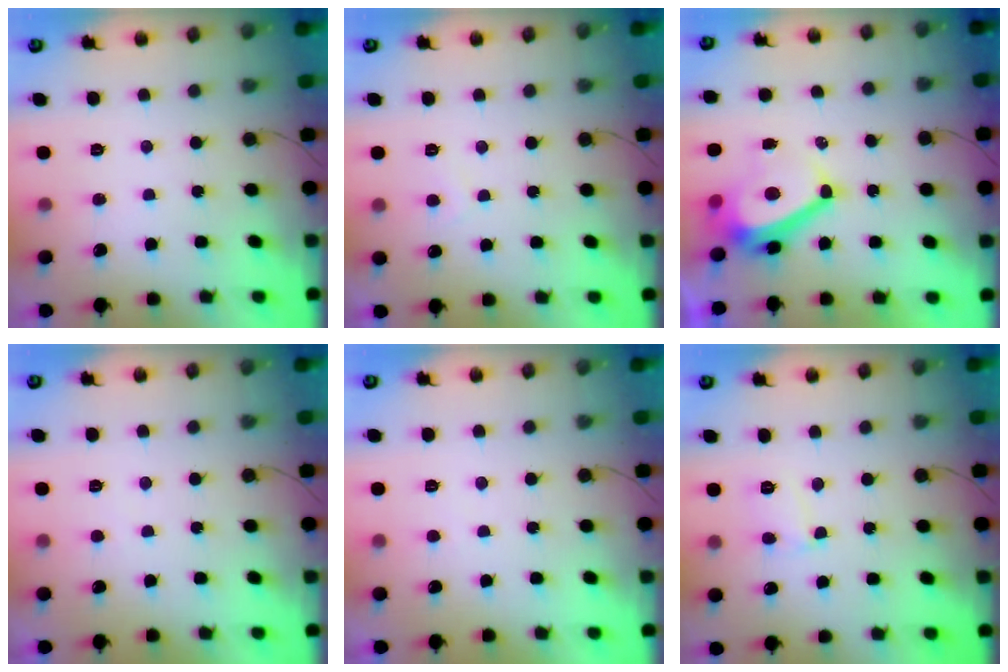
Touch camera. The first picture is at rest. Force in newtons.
{"total": 1.3, "press": 1.2, "slide": 0.4}
{"total": 9.0, "press": 8.4, "slide": 3.1}
{"total": 0.8, "press": 0.6, "slide": 0.4}
{"total": 0.8, "press": 0.6, "slide": 0.4}
{"total": 6.0, "press": 6.0, "slide": 0.4}